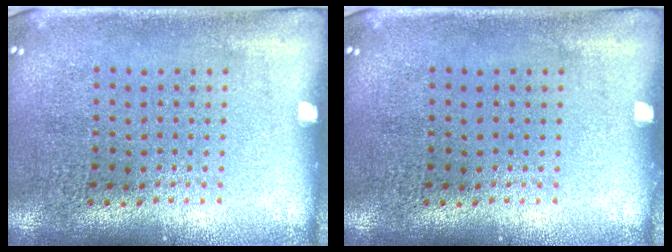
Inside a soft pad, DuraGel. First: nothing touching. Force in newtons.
{"total": 0.0}